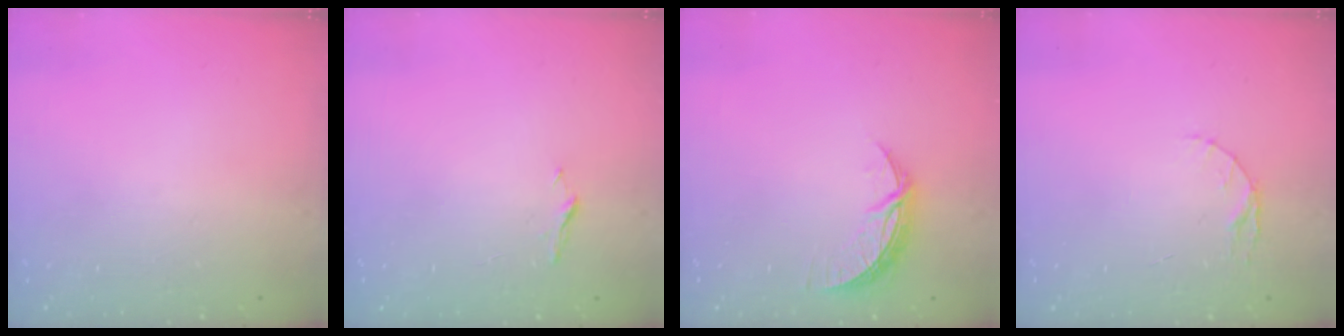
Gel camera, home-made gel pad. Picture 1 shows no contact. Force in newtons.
{"total": 3.7, "press": 3.7, "slide": 0.5}
{"total": 7.2, "press": 7.2, "slide": 0.4}
{"total": 4.1, "press": 4.1, "slide": 0.5}